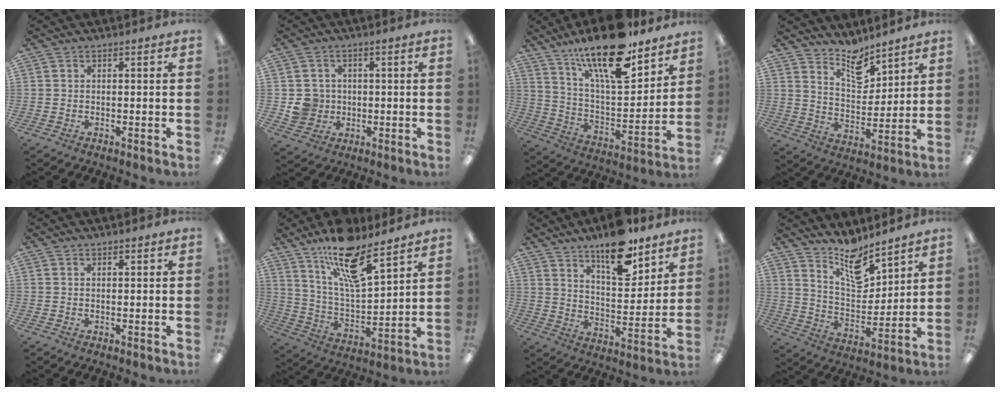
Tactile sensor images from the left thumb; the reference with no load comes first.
{"total": 5.8, "force": [0.0, 5.7, 1.1], "torque": [-0.024, 0.006, 0.004]}
{"total": 21.0, "force": [15.0, 6.9, 13.0], "torque": [-0.226, -0.092, 0.255]}
{"total": 10.0, "force": [8.5, 4.1, 3.3], "torque": [-0.048, -0.061, 0.154]}
{"total": 0.6, "force": [0.6, 0.2, 0.2], "torque": [-0.005, 0.001, 0.010]}
{"total": 16.7, "force": [12.0, 5.1, 10.4], "torque": [-0.181, -0.067, 0.203]}
{"total": 15.8, "force": [11.8, 5.9, 8.8], "torque": [-0.130, -0.071, 0.201]}
{"total": 12.8, "force": [10.3, 4.8, 5.9], "torque": [-0.093, -0.073, 0.185]}